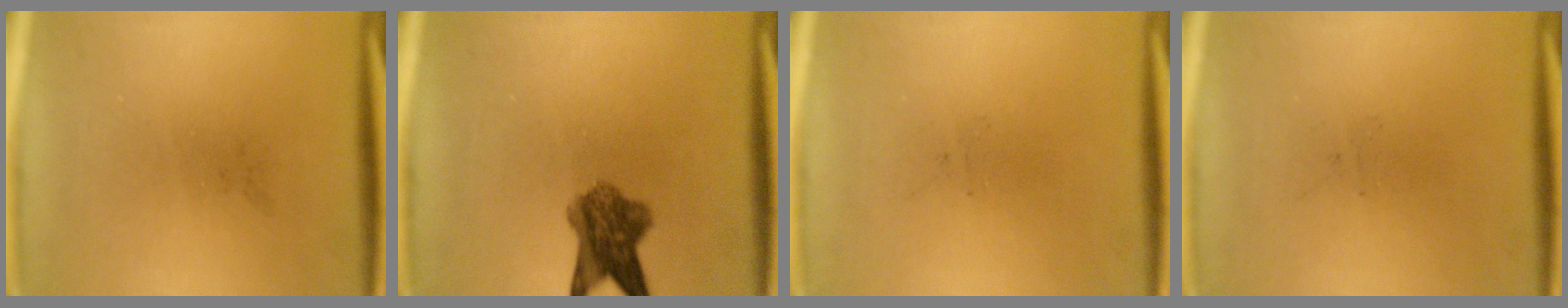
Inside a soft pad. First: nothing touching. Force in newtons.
{"total": 6.6}
{"total": 0.0}
{"total": 0.0}